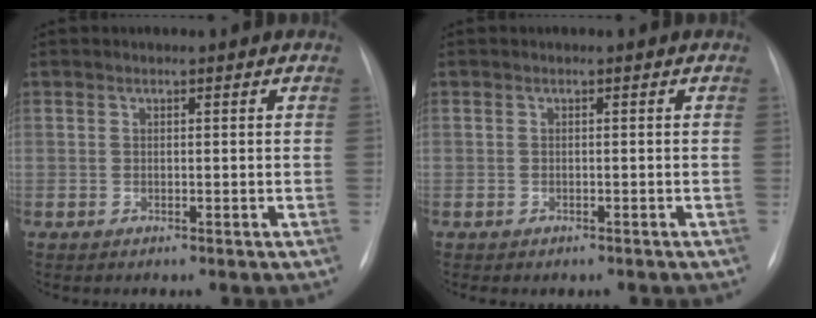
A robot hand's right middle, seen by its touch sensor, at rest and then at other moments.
{"total": 1.0, "force": [-0.8, 0.4, 0.2], "torque": [-0.011, -0.002, -0.010]}